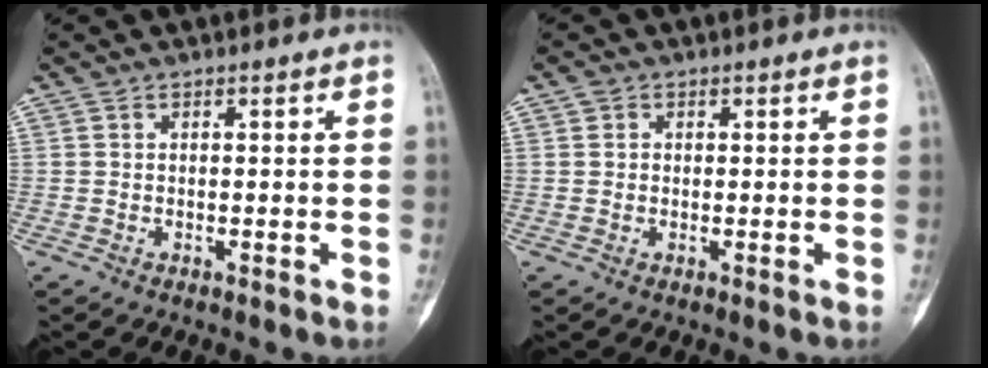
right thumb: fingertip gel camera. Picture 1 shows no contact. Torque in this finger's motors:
{"motor_torque": [0.10, -0.25, 0.22, 0.15, -0.09]}